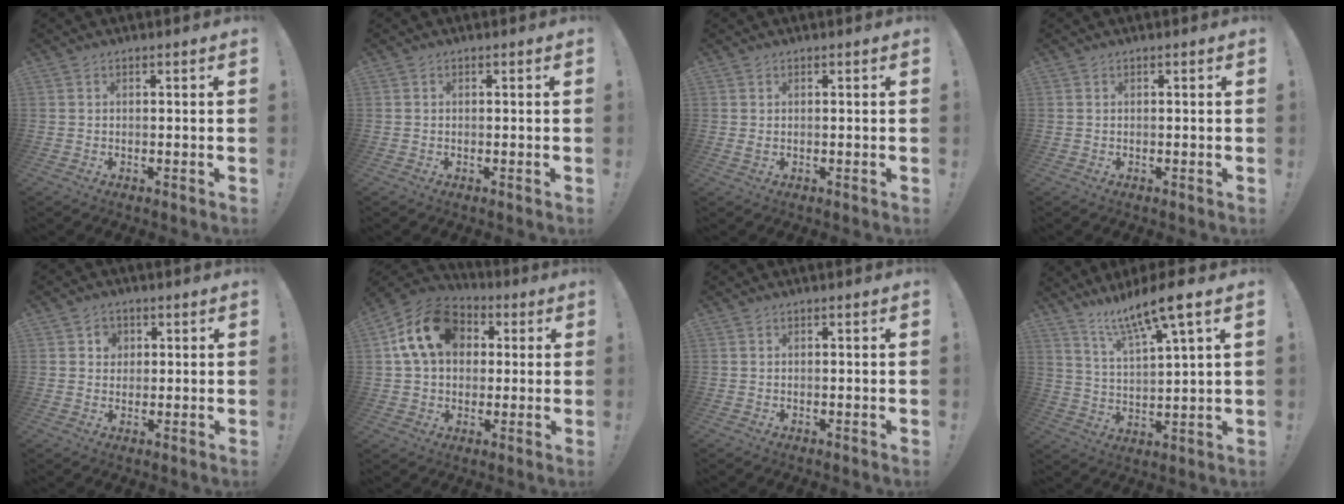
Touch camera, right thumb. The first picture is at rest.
{"total": 0.0}
{"total": 0.5, "force": [0.2, 0.1, 0.5], "torque": [-0.007, -0.002, 0.003]}
{"total": 0.0}
{"total": 3.8, "force": [1.3, 3.5, 1.1], "torque": [-0.012, -0.002, 0.021]}
{"total": 16.8, "force": [4.8, 12.6, 10.0], "torque": [-0.160, 0.006, 0.095]}
{"total": 0.0}
{"total": 11.8, "force": [9.1, 0.8, 7.5], "torque": [-0.139, -0.053, 0.149]}